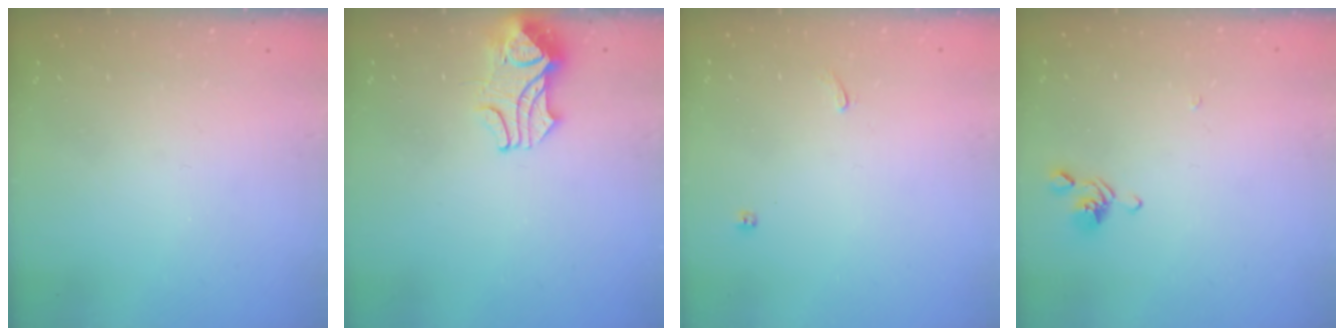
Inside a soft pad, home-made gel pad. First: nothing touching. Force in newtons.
{"total": 2.1, "press": 2.0, "slide": 0.8}
{"total": 1.9, "press": 1.6, "slide": 1.0}
{"total": 2.6, "press": 2.6, "slide": 0.6}